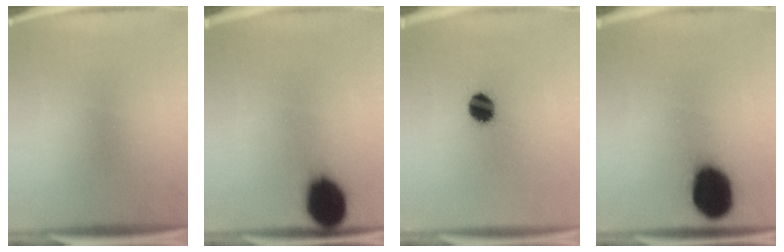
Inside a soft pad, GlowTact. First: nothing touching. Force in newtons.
{"total": 13.7}
{"total": 7.7}
{"total": 17.9}